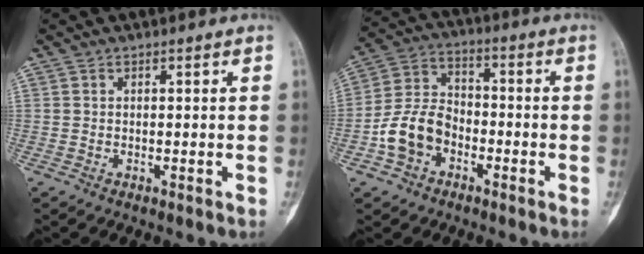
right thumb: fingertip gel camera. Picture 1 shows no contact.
{"total": 10.3, "force": [-3.9, 7.4, 5.9], "torque": [-0.105, 0.039, -0.080]}